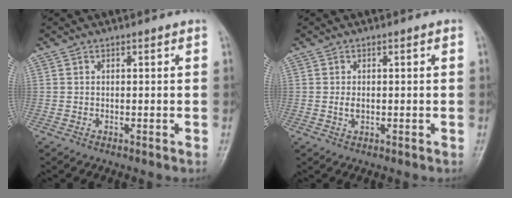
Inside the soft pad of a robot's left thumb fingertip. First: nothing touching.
{"total": 1.4, "force": [-0.1, 0.9, 1.0], "torque": [-0.019, 0.002, -0.002]}